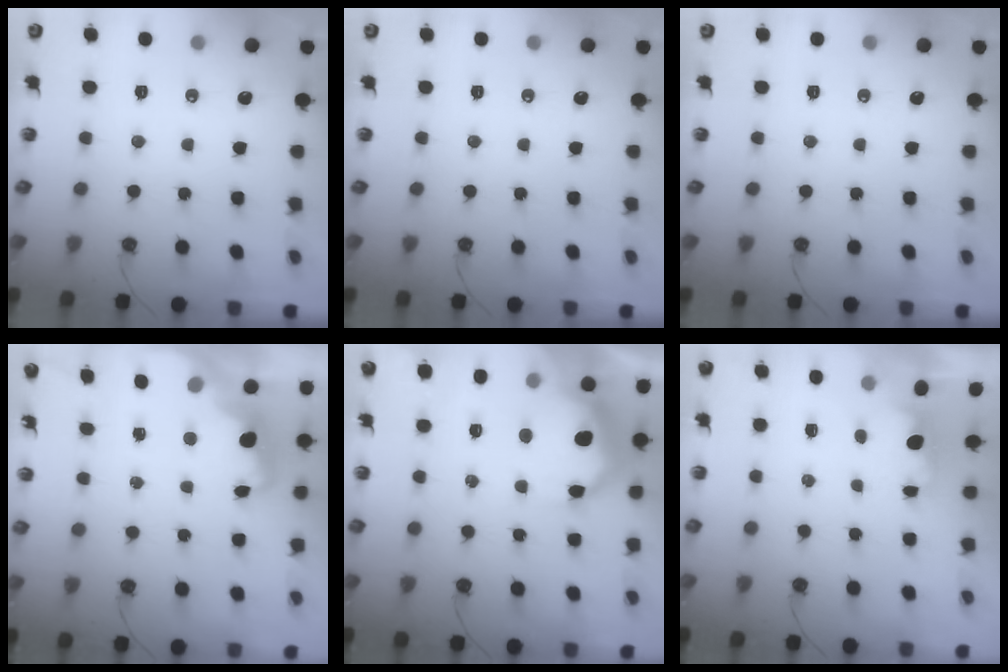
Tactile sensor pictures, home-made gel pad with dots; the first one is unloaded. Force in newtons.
{"total": 0.0}
{"total": 0.0}
{"total": 2.7, "press": 2.6, "slide": 0.7}
{"total": 18.5, "press": 18.4, "slide": 1.4}
{"total": 0.6, "press": 0.1, "slide": 0.6}